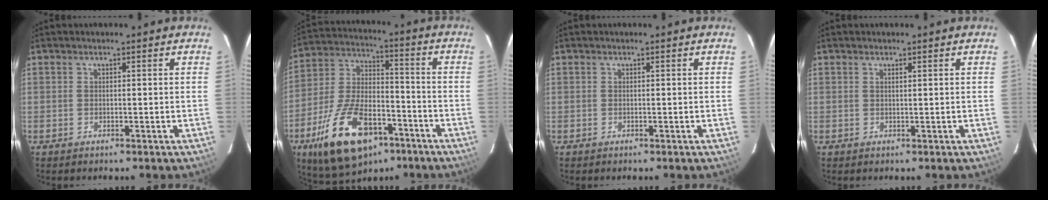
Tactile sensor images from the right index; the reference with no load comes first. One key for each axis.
{"total": 21.6, "fx": -11.7, "fy": 10.5, "fz": 14.8, "tx": -0.293, "ty": -0.010, "tz": -0.193}
{"total": 0.0}
{"total": 0.6, "fx": 0.4, "fy": -0.1, "fz": 0.4, "tx": -0.007, "ty": -0.001, "tz": 0.007}